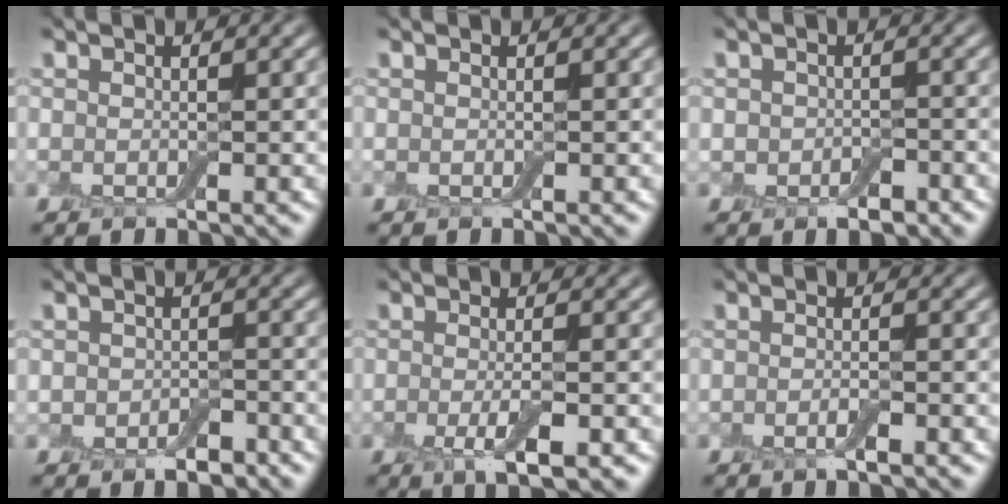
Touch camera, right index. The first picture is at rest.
{"total": 0.0}
{"total": 2.3, "force": [-0.9, 1.5, 1.4], "torque": [-0.021, -0.006, -0.018]}
{"total": 2.7, "force": [-1.3, 1.7, 1.6], "torque": [-0.023, -0.006, -0.023]}
{"total": 3.3, "force": [-1.2, 0.8, 3.0], "torque": [-0.057, -0.009, -0.020]}
{"total": 1.2, "force": [-0.6, 0.2, 1.0], "torque": [-0.017, -0.004, -0.011]}